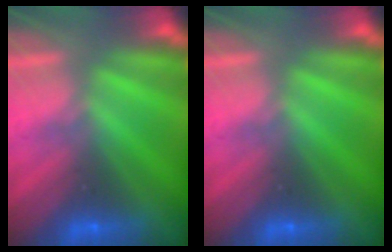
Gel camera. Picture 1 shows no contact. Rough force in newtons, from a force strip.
{"total": 0.0}